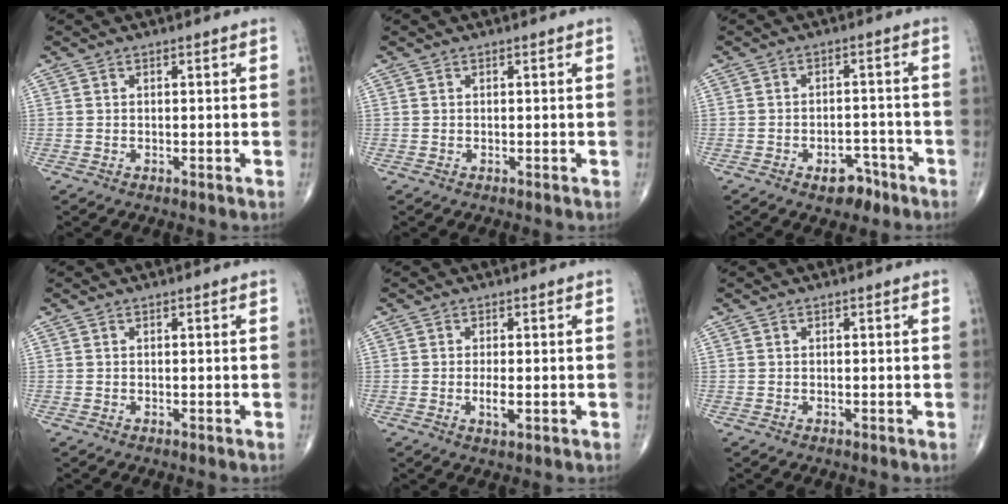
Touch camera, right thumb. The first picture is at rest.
{"total": 0.0}
{"total": 5.2, "force": [-3.2, 3.0, 2.8], "torque": [-0.020, 0.029, -0.044]}
{"total": 0.0}
{"total": 2.8, "force": [-0.5, 0.9, 2.6], "torque": [-0.051, -0.005, -0.009]}
{"total": 0.0}